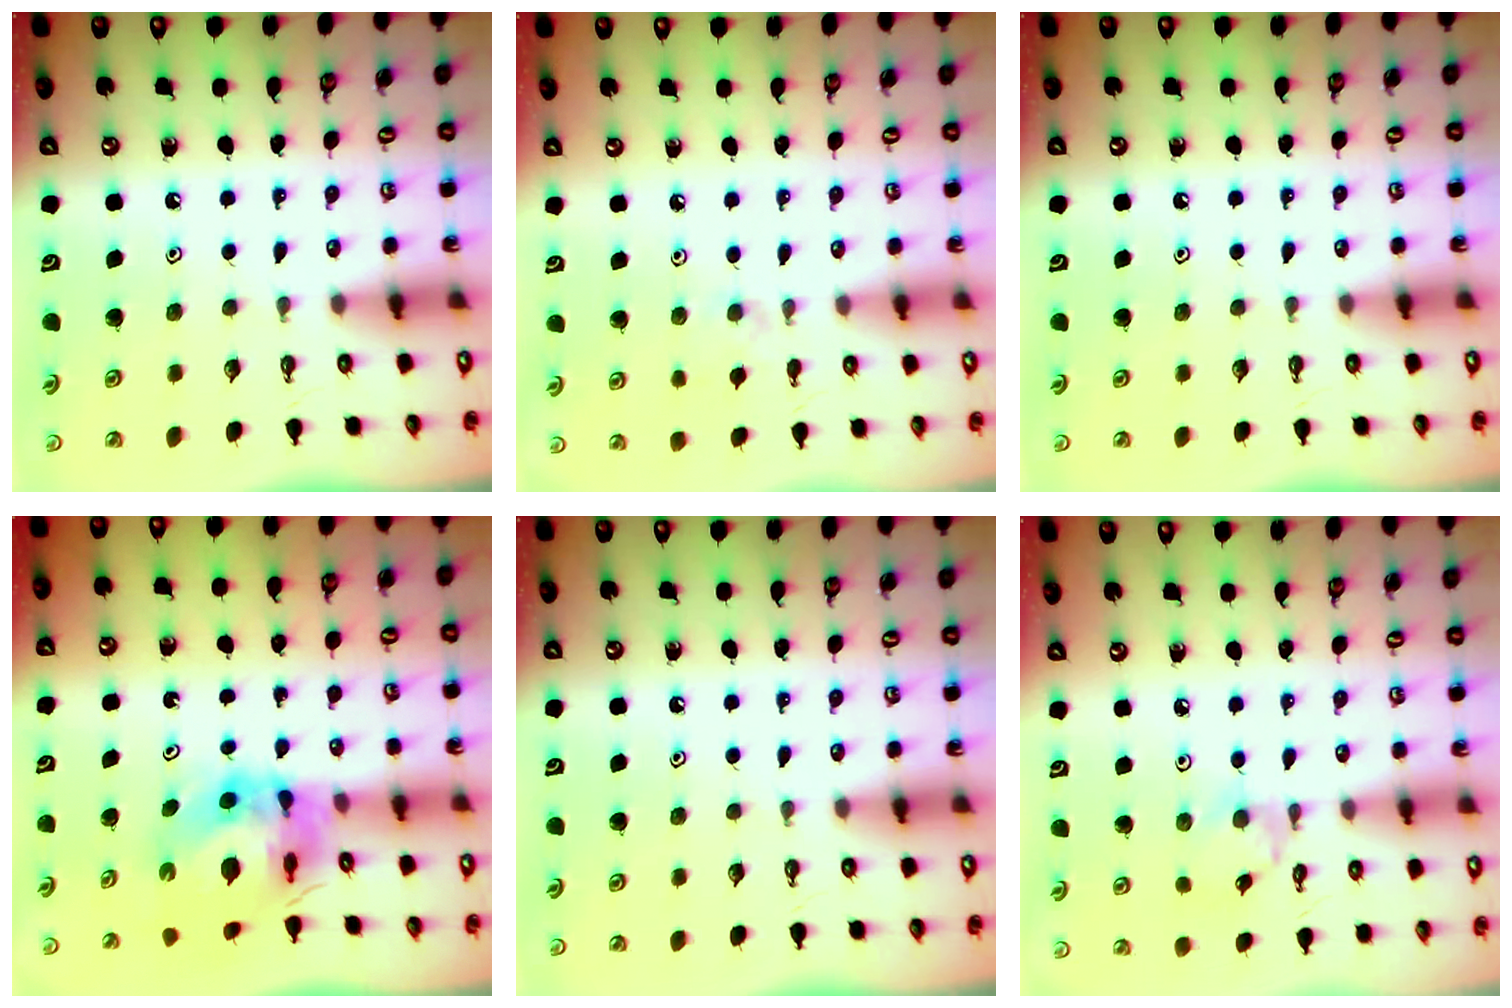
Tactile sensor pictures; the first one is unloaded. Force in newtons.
{"total": 4.5, "press": 4.5, "slide": 0.7}
{"total": 0.0}
{"total": 8.2, "press": 8.1, "slide": 1.1}
{"total": 0.0}
{"total": 1.8, "press": 1.7, "slide": 0.1}